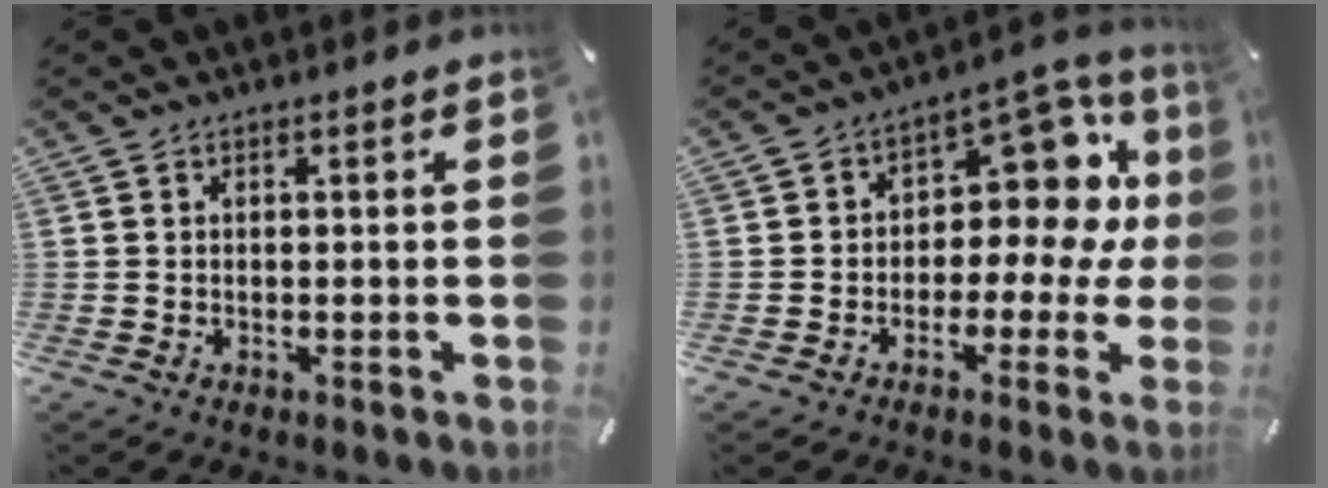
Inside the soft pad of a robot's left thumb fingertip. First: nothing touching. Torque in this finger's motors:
{"motor_torque": [0.22, 0.32, 0.38, 0.26, 0.05]}